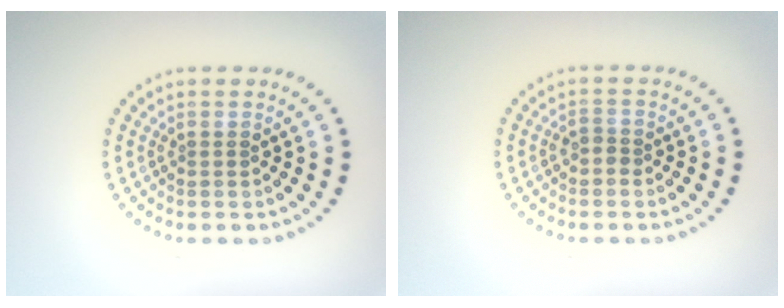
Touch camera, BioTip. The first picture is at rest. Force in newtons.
{"total": 1.1, "press": 0.9, "slide": 0.7}